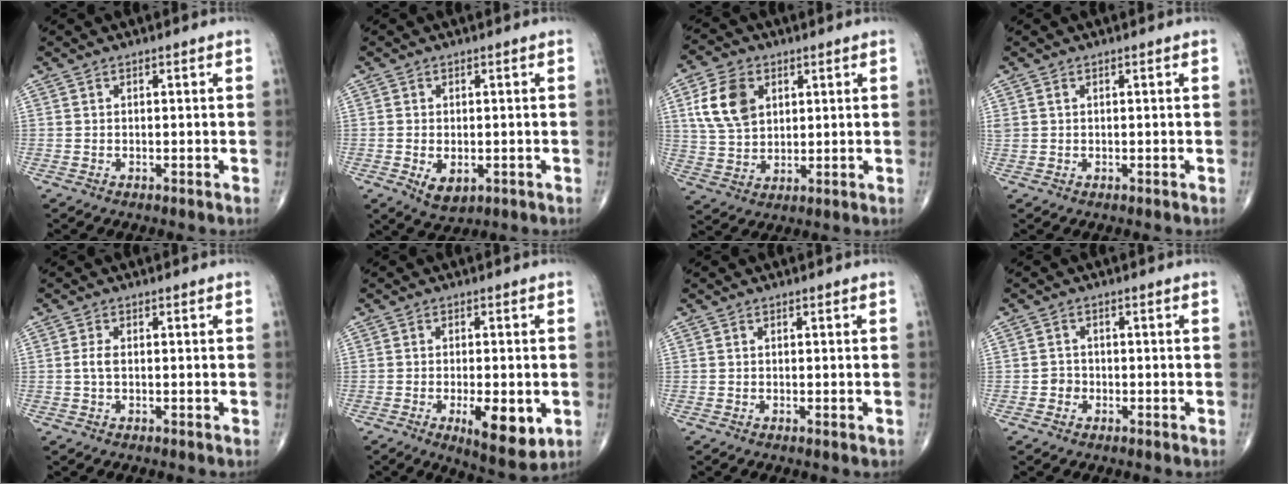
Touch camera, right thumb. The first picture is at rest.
{"total": 4.6, "force": [-1.2, 2.8, 3.5], "torque": [-0.053, -0.005, -0.010]}
{"total": 10.5, "force": [3.5, 7.3, 6.7], "torque": [-0.113, -0.007, 0.071]}
{"total": 1.1, "force": [0.4, 0.8, 0.7], "torque": [-0.020, 0.008, 0.013]}
{"total": 1.8, "force": [-0.1, 0.9, 1.6], "torque": [-0.036, 0.000, -0.002]}
{"total": 9.7, "force": [-2.8, 3.6, 8.6], "torque": [-0.118, -0.016, -0.038]}
{"total": 0.8, "force": [-0.3, 0.3, 0.7], "torque": [-0.009, -0.002, -0.004]}
{"total": 2.1, "force": [-0.8, 1.9, 0.4], "torque": [0.004, 0.009, -0.020]}